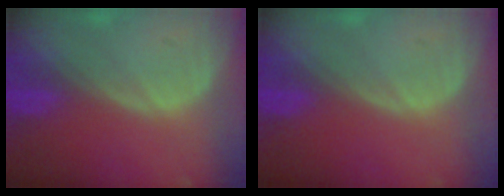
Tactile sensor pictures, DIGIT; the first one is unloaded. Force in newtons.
{"total": 0.0}